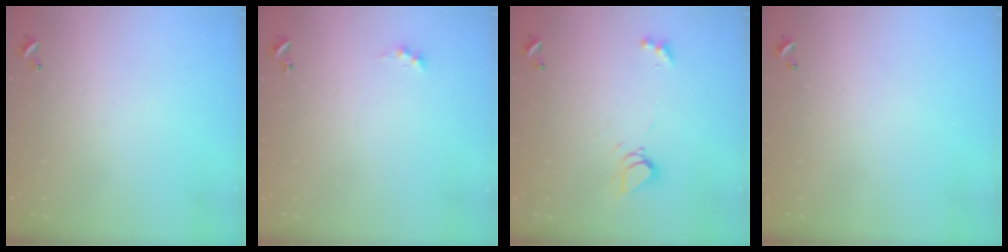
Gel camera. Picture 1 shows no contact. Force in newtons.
{"total": 0.8, "press": 0.7, "slide": 0.4}
{"total": 5.5, "press": 5.4, "slide": 0.8}
{"total": 0.0}